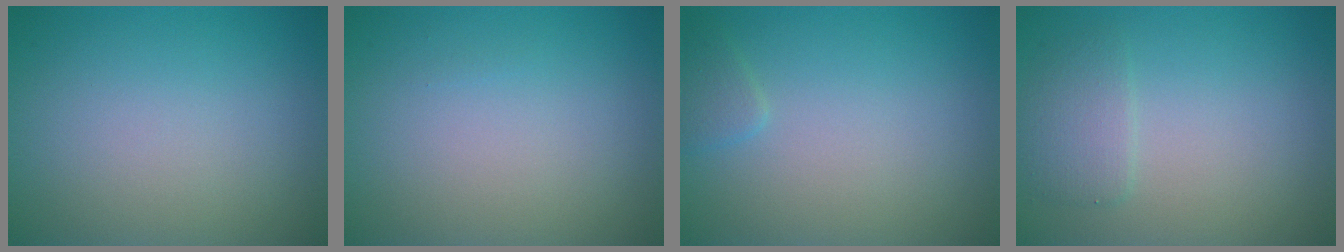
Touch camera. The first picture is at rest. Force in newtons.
{"total": 0.0}
{"total": 1.0, "press": 1.0, "slide": 0.0}
{"total": 2.0, "press": 2.0, "slide": 0.2}